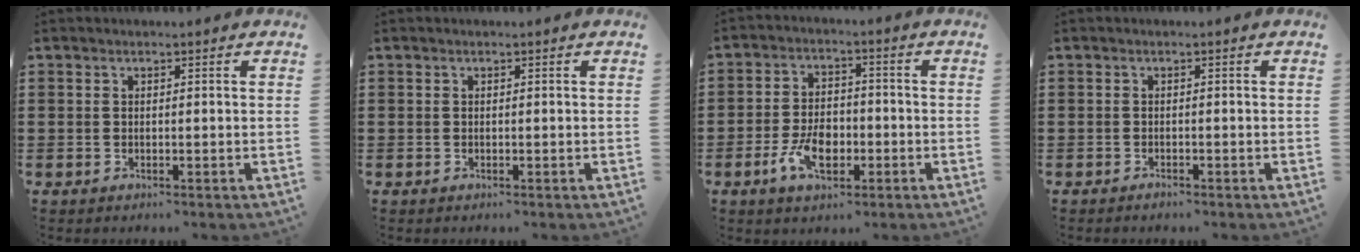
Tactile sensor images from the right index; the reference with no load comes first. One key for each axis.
{"total": 0.0}
{"total": 6.6, "fx": -2.4, "fy": 3.9, "fz": 4.8, "tx": -0.099, "ty": 0.006, "tz": -0.045}
{"total": 0.8, "fx": -0.7, "fy": 0.2, "fz": 0.2, "tx": -0.006, "ty": -0.001, "tz": -0.014}